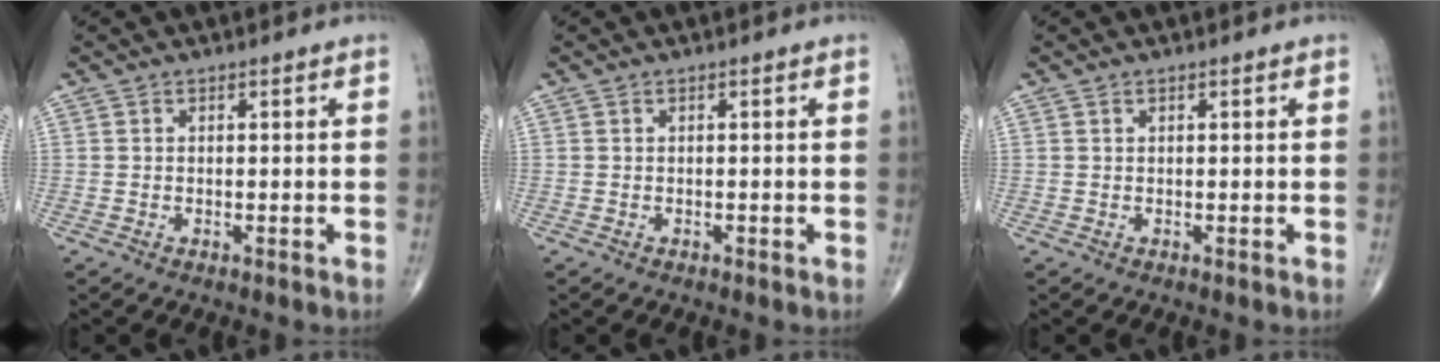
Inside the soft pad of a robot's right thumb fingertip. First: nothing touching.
{"total": 0.0}
{"total": 0.0}